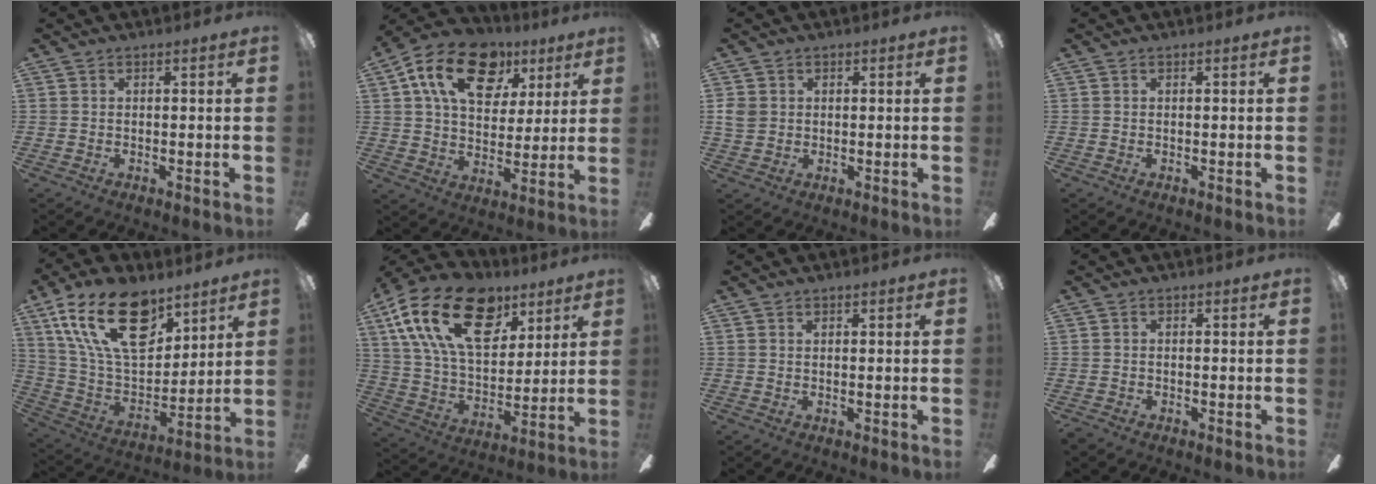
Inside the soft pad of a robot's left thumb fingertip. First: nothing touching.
{"total": 19.2, "force": [9.2, 11.9, 11.9], "torque": [-0.195, -0.020, 0.165]}
{"total": 3.8, "force": [0.7, 3.5, 1.5], "torque": [-0.030, 0.003, 0.013]}
{"total": 0.0}
{"total": 23.6, "force": [13.1, 12.5, 15.2], "torque": [-0.288, -0.061, 0.234]}
{"total": 24.3, "force": [11.8, 13.8, 16.1], "torque": [-0.290, -0.046, 0.214]}
{"total": 0.6, "force": [0.6, 0.1, 0.1], "torque": [-0.003, -0.002, 0.012]}
{"total": 0.7, "force": [-0.6, 0.2, 0.0], "torque": [-0.001, 0.001, -0.013]}